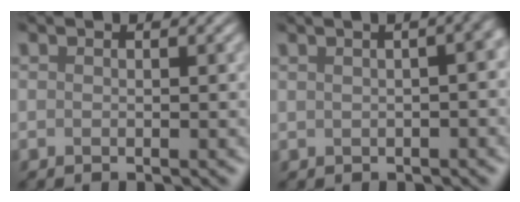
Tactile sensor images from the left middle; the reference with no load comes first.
{"total": 3.0, "force": [-0.4, 1.3, 2.7], "torque": [-0.010, 0.002, -0.001]}